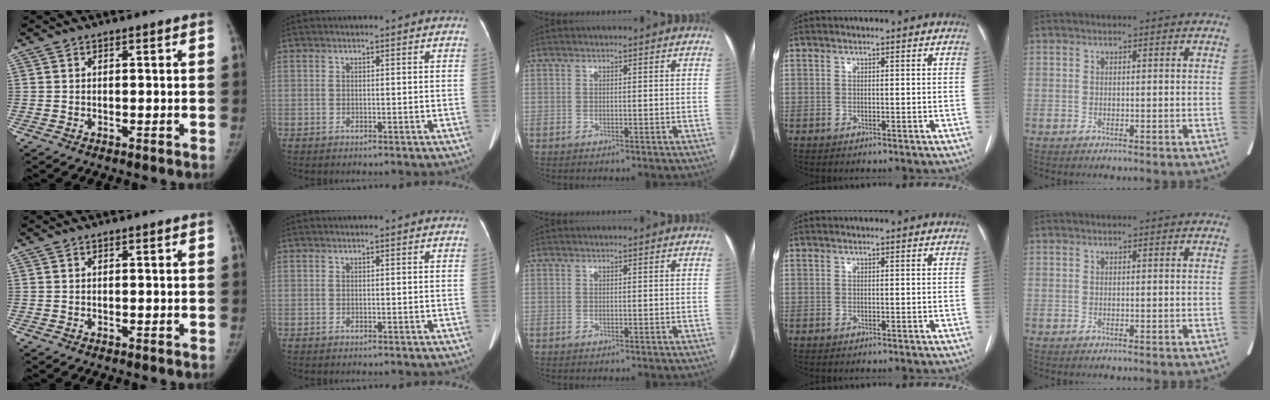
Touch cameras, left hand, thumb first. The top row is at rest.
{}